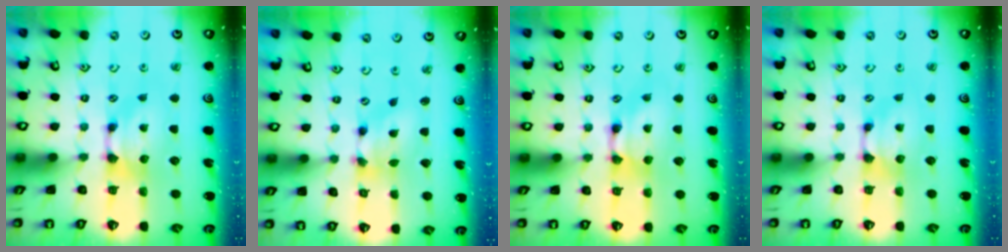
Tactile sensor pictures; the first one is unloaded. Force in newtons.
{"total": 4.3, "press": 3.9, "slide": 1.9}
{"total": 1.9, "press": 1.9, "slide": 0.2}
{"total": 0.0}